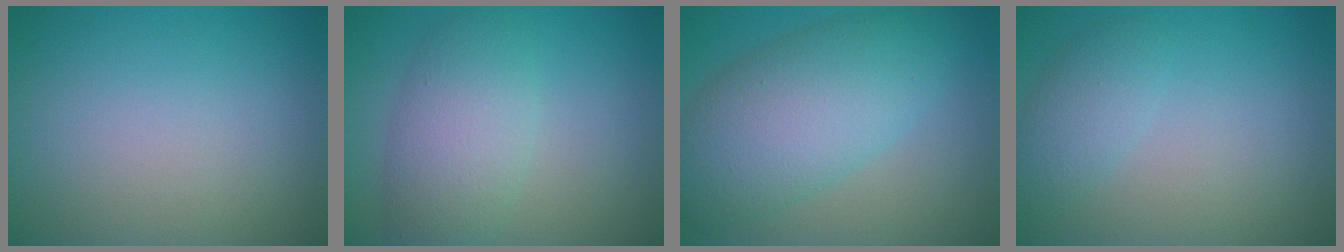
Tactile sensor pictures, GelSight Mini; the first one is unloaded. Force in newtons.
{"total": 5.1, "press": 5.1, "slide": 0.1}
{"total": 8.4, "press": 8.4, "slide": 0.2}
{"total": 2.3, "press": 2.3, "slide": 0.1}